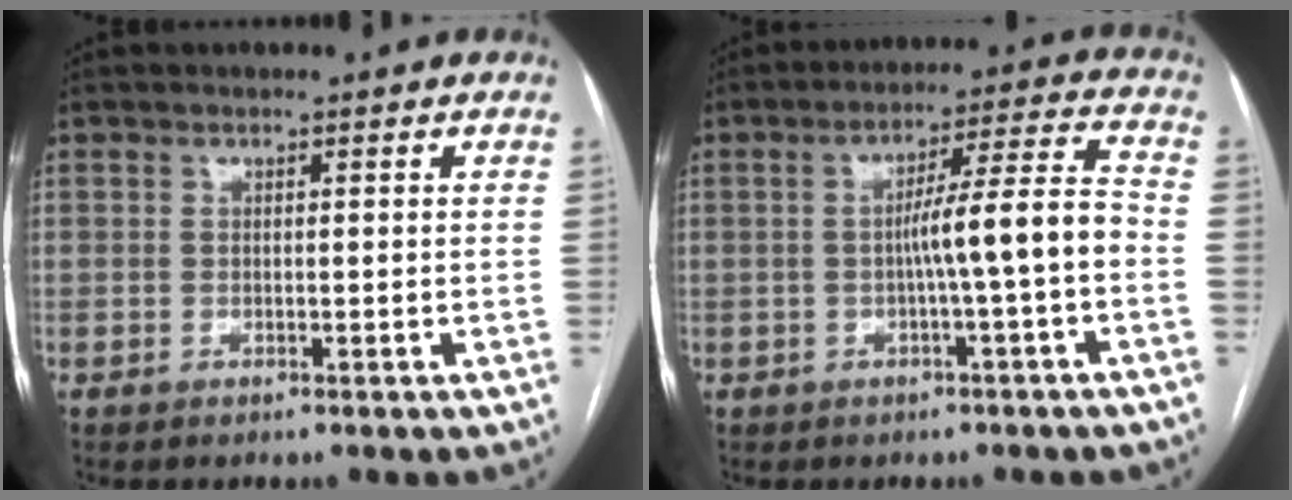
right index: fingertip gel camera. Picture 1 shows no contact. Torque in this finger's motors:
{"motor_torque": [1.29, -0.08, 0.66, 0.13]}